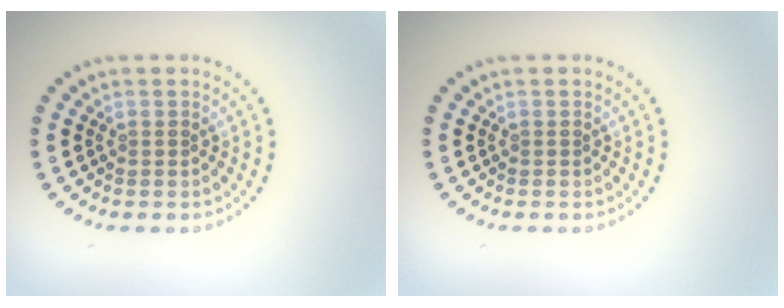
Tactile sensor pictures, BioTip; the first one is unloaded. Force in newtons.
{"total": 0.0}